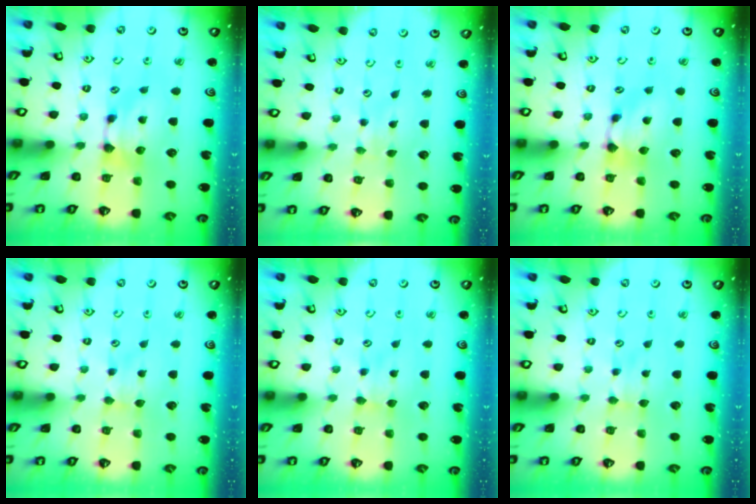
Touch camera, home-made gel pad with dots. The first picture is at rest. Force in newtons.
{"total": 2.9, "press": 2.9, "slide": 0.4}
{"total": 0.6, "press": 0.2, "slide": 0.5}
{"total": 2.0, "press": 1.9, "slide": 0.5}
{"total": 1.7, "press": 1.6, "slide": 0.5}
{"total": 2.5, "press": 2.4, "slide": 0.4}